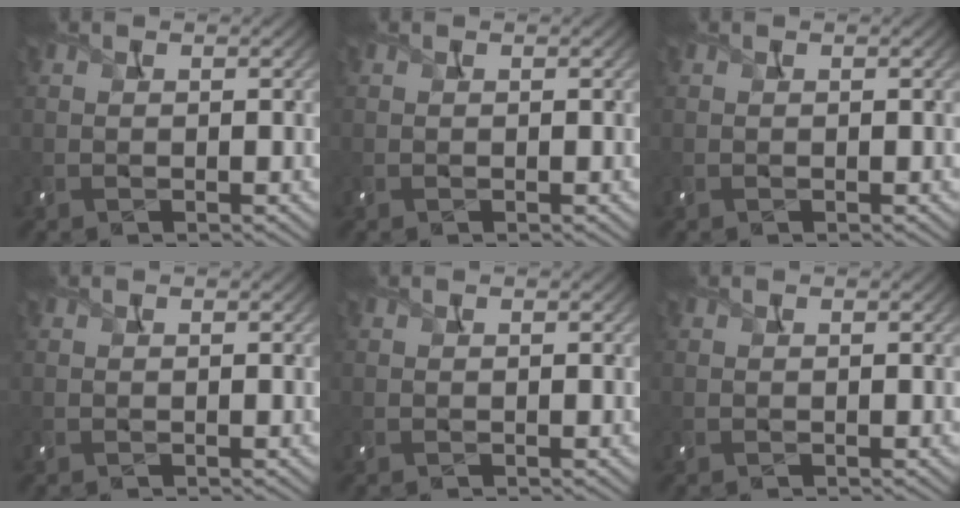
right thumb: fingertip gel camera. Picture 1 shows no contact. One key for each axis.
{"total": 0.0}
{"total": 0.0}
{"total": 0.0}
{"total": 0.0}
{"total": 0.0}